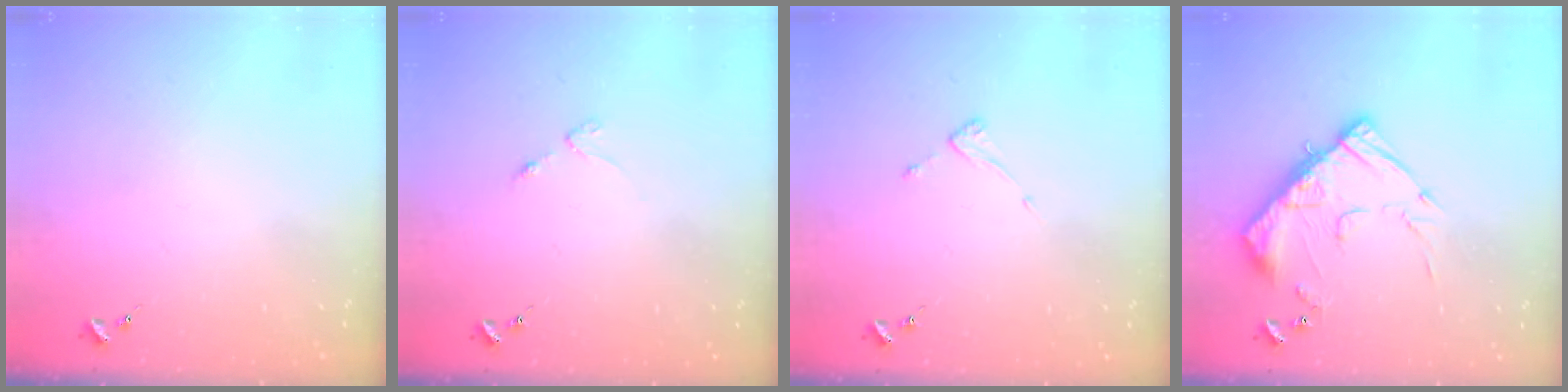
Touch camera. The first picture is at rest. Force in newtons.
{"total": 2.5, "press": 2.4, "slide": 0.4}
{"total": 3.6, "press": 3.6, "slide": 0.2}
{"total": 14.2, "press": 14.2, "slide": 1.2}